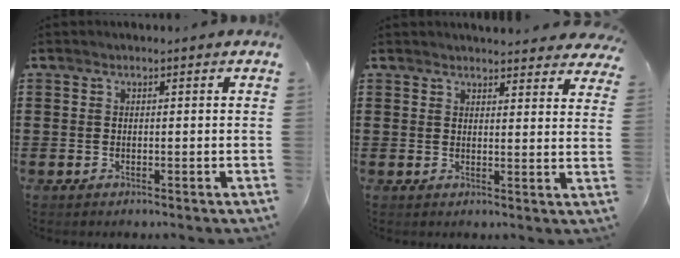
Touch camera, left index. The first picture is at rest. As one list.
[{"total": 3.4, "force": [3.4, 0.1, 0.4], "torque": [-0.010, -0.015, 0.062]}]